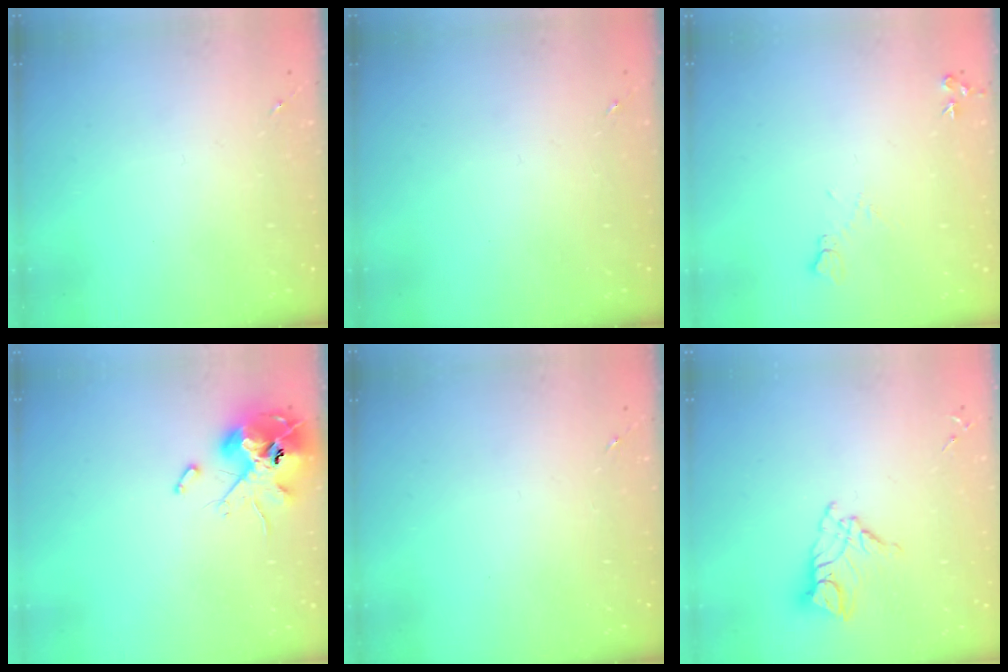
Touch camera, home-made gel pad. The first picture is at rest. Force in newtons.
{"total": 0.0}
{"total": 7.6, "press": 7.6, "slide": 0.8}
{"total": 13.1, "press": 12.9, "slide": 2.1}
{"total": 0.0}
{"total": 10.7, "press": 10.6, "slide": 0.9}